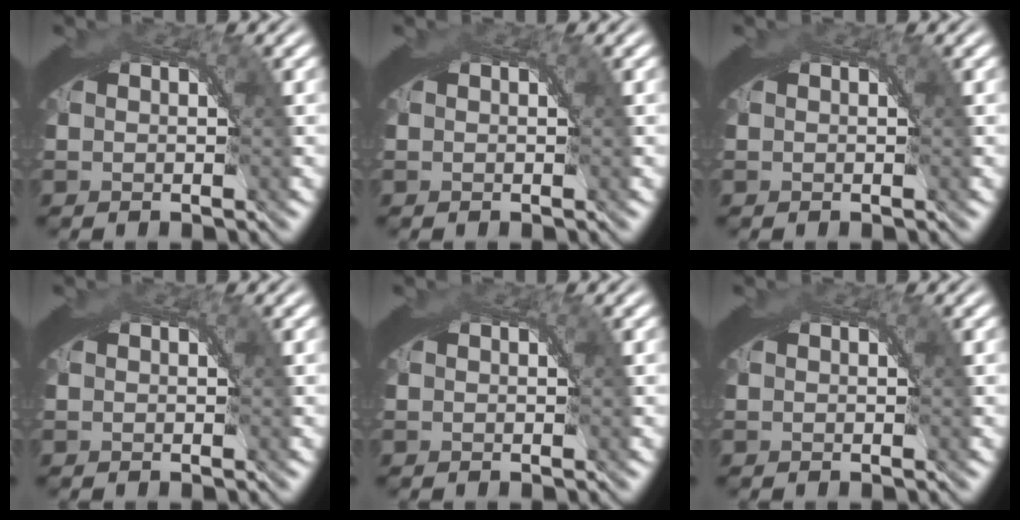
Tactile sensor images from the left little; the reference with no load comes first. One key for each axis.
{"total": 0.0}
{"total": 0.0}
{"total": 0.0}
{"total": 0.0}
{"total": 0.0}